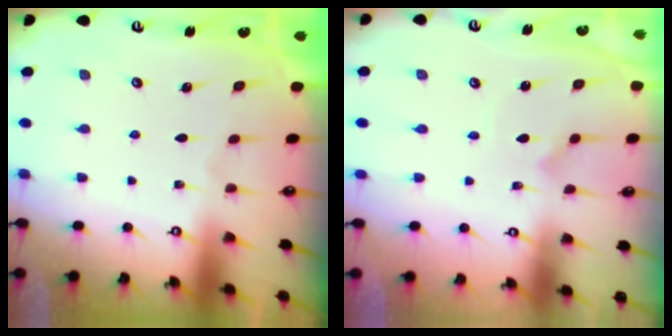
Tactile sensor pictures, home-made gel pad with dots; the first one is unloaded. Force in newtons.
{"total": 2.3, "press": 2.3, "slide": 0.1}